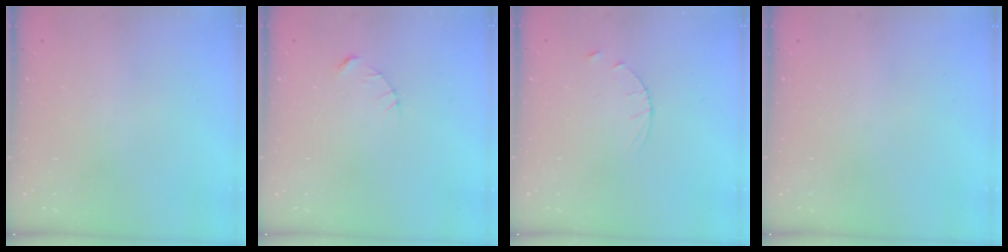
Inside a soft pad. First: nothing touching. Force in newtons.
{"total": 2.3, "press": 2.3, "slide": 0.3}
{"total": 3.1, "press": 3.1, "slide": 0.3}
{"total": 0.0}